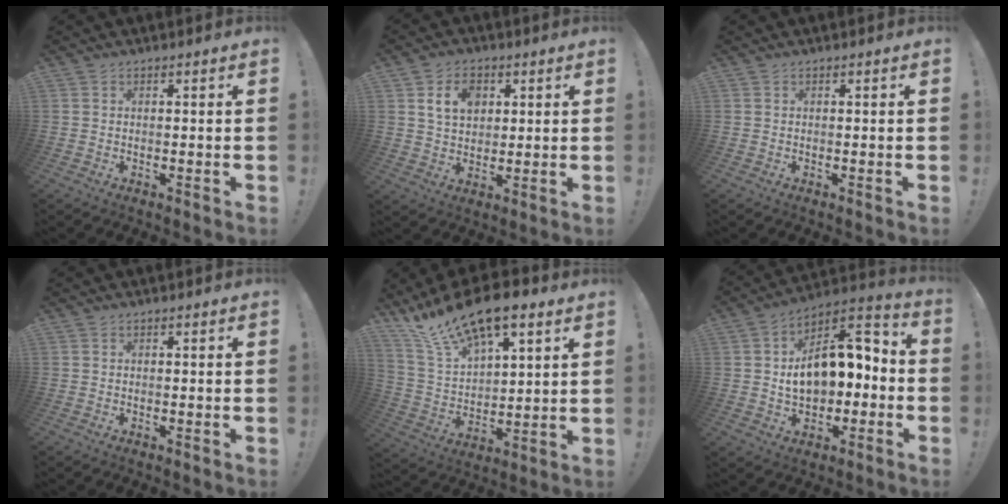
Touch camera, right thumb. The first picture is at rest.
{"total": 8.8, "force": [3.2, 6.5, 4.9], "torque": [-0.074, -0.001, 0.060]}
{"total": 0.0}
{"total": 0.0}
{"total": 17.4, "force": [12.8, 7.0, 9.6], "torque": [-0.188, -0.085, 0.230]}
{"total": 15.6, "force": [2.1, 10.2, 11.6], "torque": [-0.156, -0.007, 0.045]}